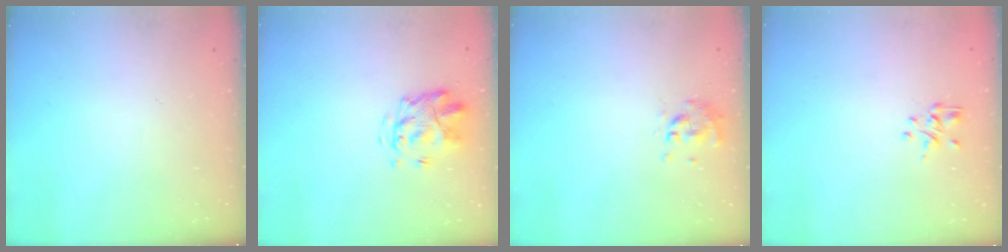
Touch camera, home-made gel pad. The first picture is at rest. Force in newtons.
{"total": 3.8, "press": 3.3, "slide": 1.8}
{"total": 0.5, "press": 0.5, "slide": 0.2}
{"total": 1.2, "press": 1.0, "slide": 0.6}